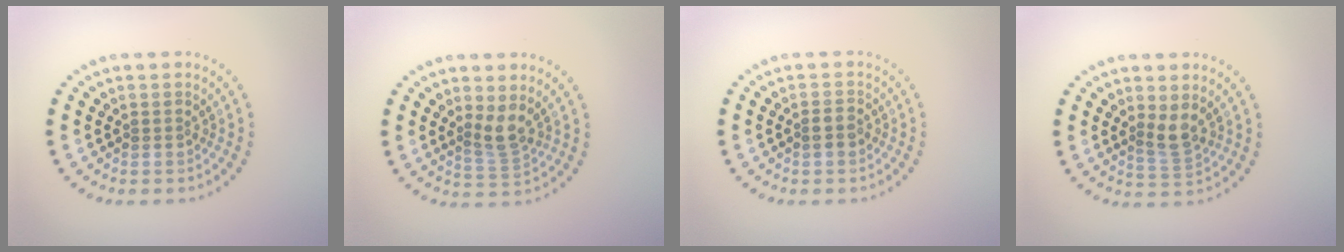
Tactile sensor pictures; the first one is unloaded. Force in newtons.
{"total": 2.2, "press": 1.6, "slide": 1.5}
{"total": 1.3, "press": 1.3, "slide": 0.4}
{"total": 1.9, "press": 1.6, "slide": 1.1}